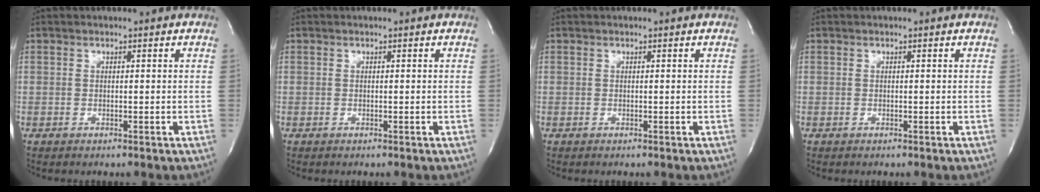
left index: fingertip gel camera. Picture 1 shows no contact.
{"total": 0.0}
{"total": 0.0}
{"total": 0.0}